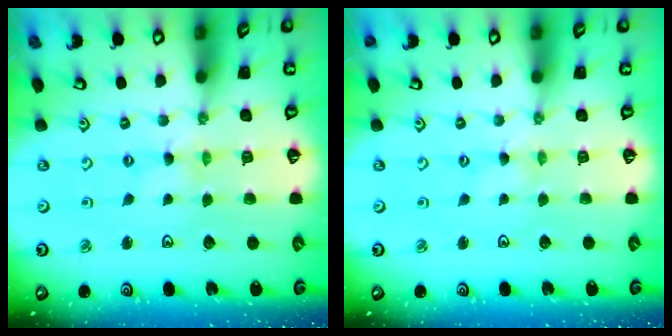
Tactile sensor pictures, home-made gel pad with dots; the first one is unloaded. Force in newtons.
{"total": 0.0}